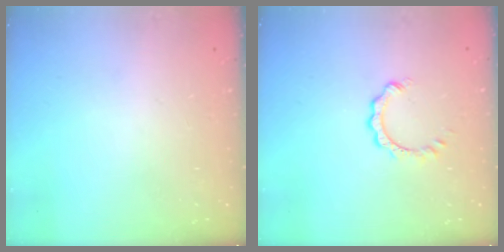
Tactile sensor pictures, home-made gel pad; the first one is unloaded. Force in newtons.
{"total": 3.3, "press": 3.3, "slide": 0.5}